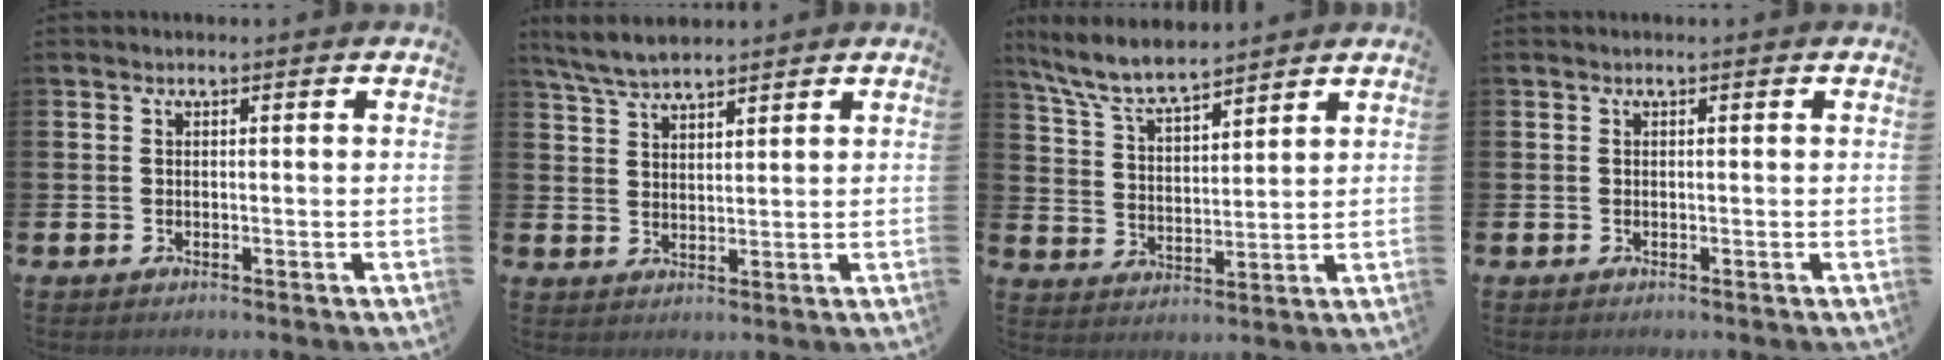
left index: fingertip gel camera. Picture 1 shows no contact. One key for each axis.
{"total": 4.9, "fx": 4.6, "fy": 0.7, "fz": 1.3, "tx": -0.045, "ty": -0.010, "tz": 0.088}
{"total": 7.3, "fx": 6.8, "fy": 1.0, "fz": 2.4, "tx": -0.076, "ty": -0.032, "tz": 0.123}
{"total": 0.0}